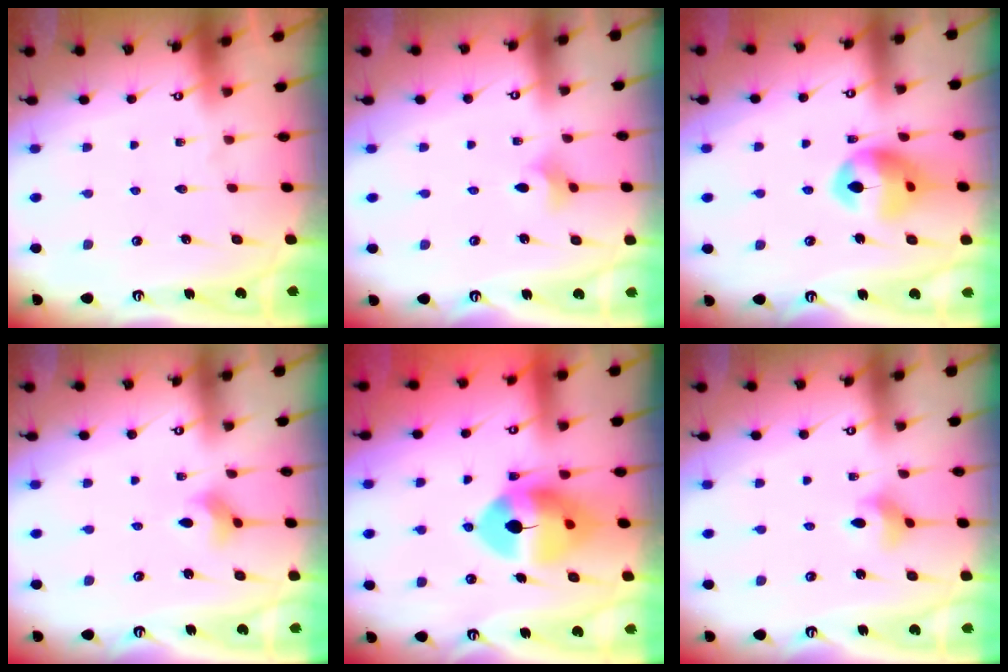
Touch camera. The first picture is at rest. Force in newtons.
{"total": 3.9, "press": 3.8, "slide": 0.7}
{"total": 13.3, "press": 13.1, "slide": 1.8}
{"total": 3.2, "press": 3.2, "slide": 0.3}
{"total": 11.6, "press": 11.4, "slide": 1.9}
{"total": 4.2, "press": 4.1, "slide": 0.6}